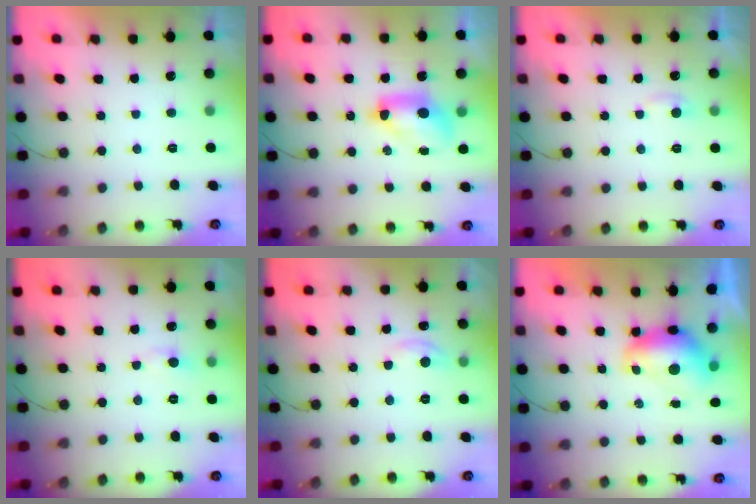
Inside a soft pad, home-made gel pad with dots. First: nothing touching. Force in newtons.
{"total": 9.4, "press": 9.4, "slide": 1.2}
{"total": 3.7, "press": 3.7, "slide": 0.4}
{"total": 4.4, "press": 4.3, "slide": 0.7}
{"total": 4.9, "press": 4.9, "slide": 0.6}
{"total": 8.7, "press": 8.7, "slide": 0.6}